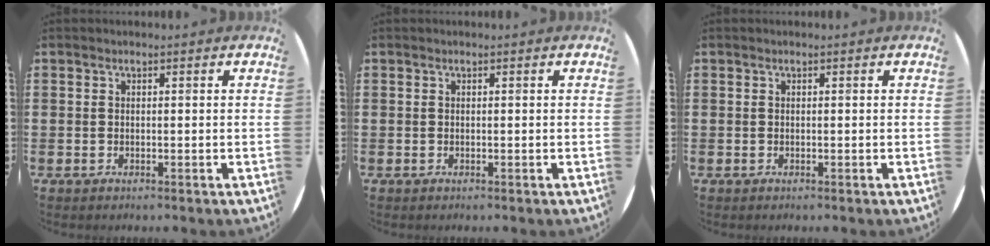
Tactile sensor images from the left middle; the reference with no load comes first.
{"total": 0.0}
{"total": 0.0}